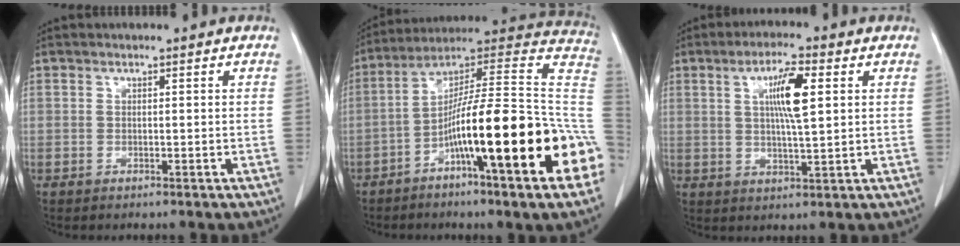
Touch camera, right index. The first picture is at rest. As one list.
[{"total": 27.4, "force": [-8.3, 1.2, 26.1], "torque": [-0.306, 0.004, -0.143]}, {"total": 7.5, "force": [2.1, 0.8, 7.2], "torque": [-0.129, 0.002, 0.037]}]